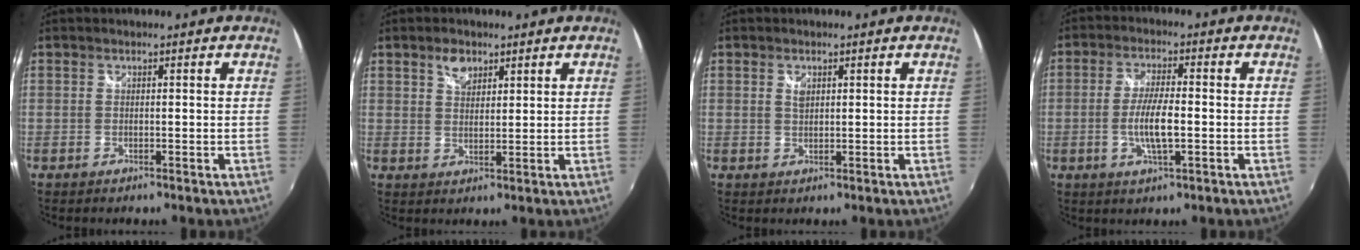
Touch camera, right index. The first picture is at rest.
{"total": 3.9, "force": [2.4, 2.3, 2.0], "torque": [-0.027, 0.008, 0.044]}
{"total": 1.8, "force": [0.7, 1.1, 1.2], "torque": [-0.019, 0.001, 0.012]}
{"total": 6.9, "force": [-1.5, 1.4, 6.6], "torque": [-0.128, -0.003, -0.026]}